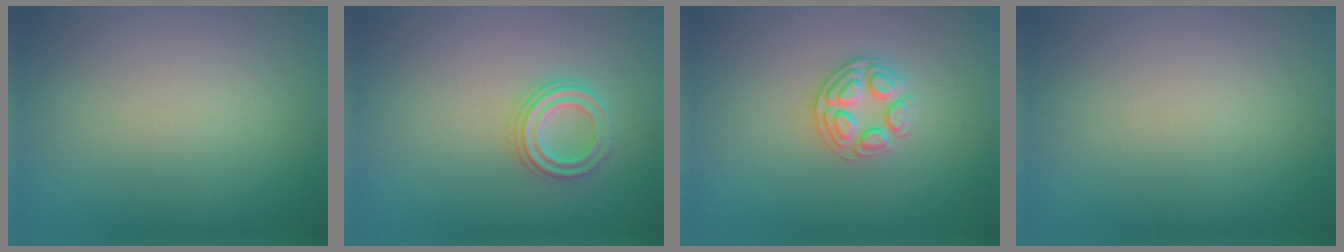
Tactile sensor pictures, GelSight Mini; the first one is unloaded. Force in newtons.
{"total": 2.2, "press": 2.1, "slide": 0.7}
{"total": 2.7, "press": 2.5, "slide": 0.9}
{"total": 0.0}